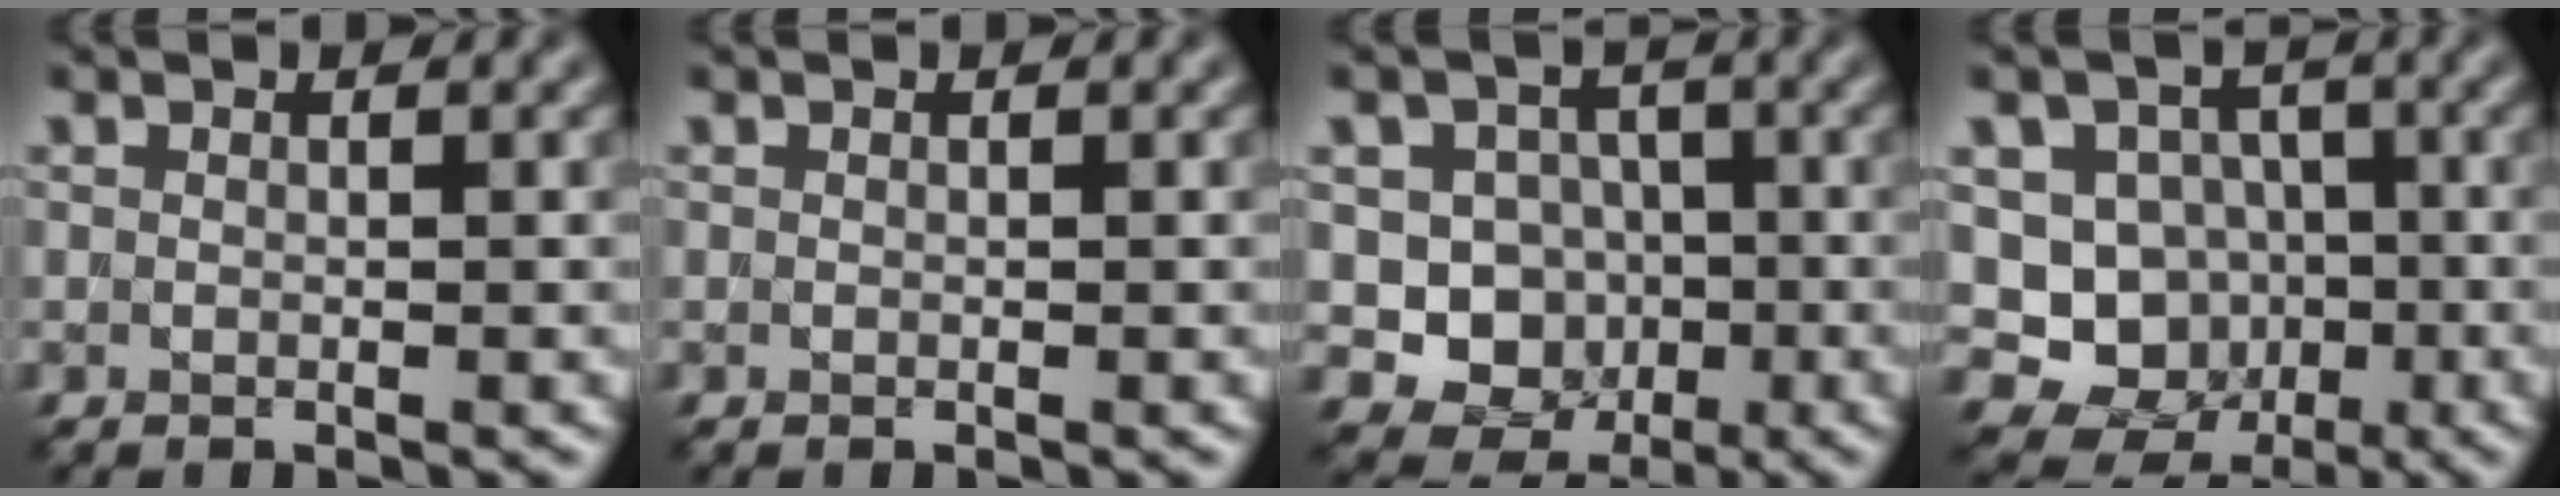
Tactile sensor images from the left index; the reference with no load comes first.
{"total": 0.0}
{"total": 7.4, "force": [-1.3, 6.8, 2.5], "torque": [-0.023, 0.003, -0.041]}
{"total": 9.0, "force": [-1.6, 8.4, 2.8], "torque": [-0.039, 0.012, -0.041]}